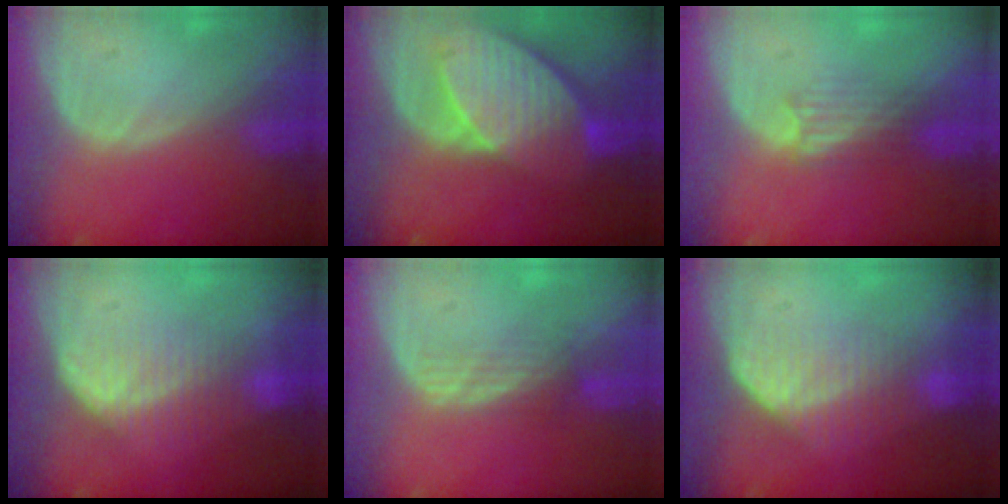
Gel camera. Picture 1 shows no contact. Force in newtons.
{"total": 10.5, "press": 9.2, "slide": 5.1}
{"total": 3.3, "press": 2.9, "slide": 1.6}
{"total": 6.8, "press": 6.4, "slide": 2.3}
{"total": 3.2, "press": 2.7, "slide": 1.7}
{"total": 7.3, "press": 6.2, "slide": 3.9}